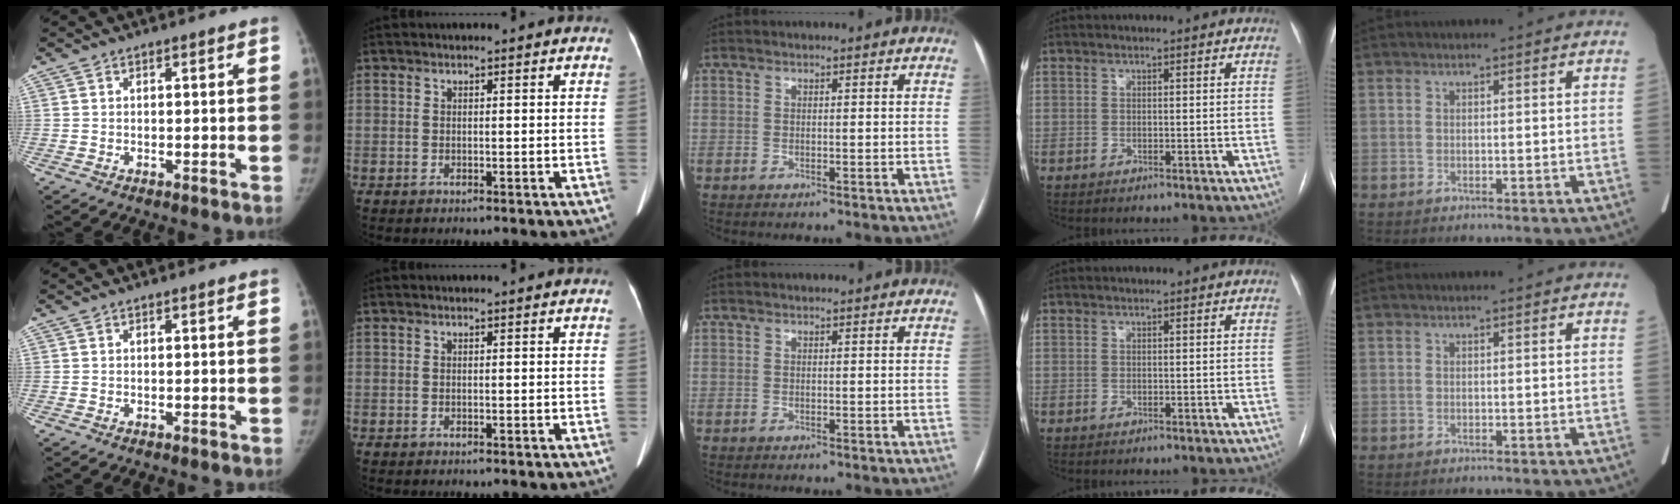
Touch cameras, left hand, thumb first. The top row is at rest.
{}